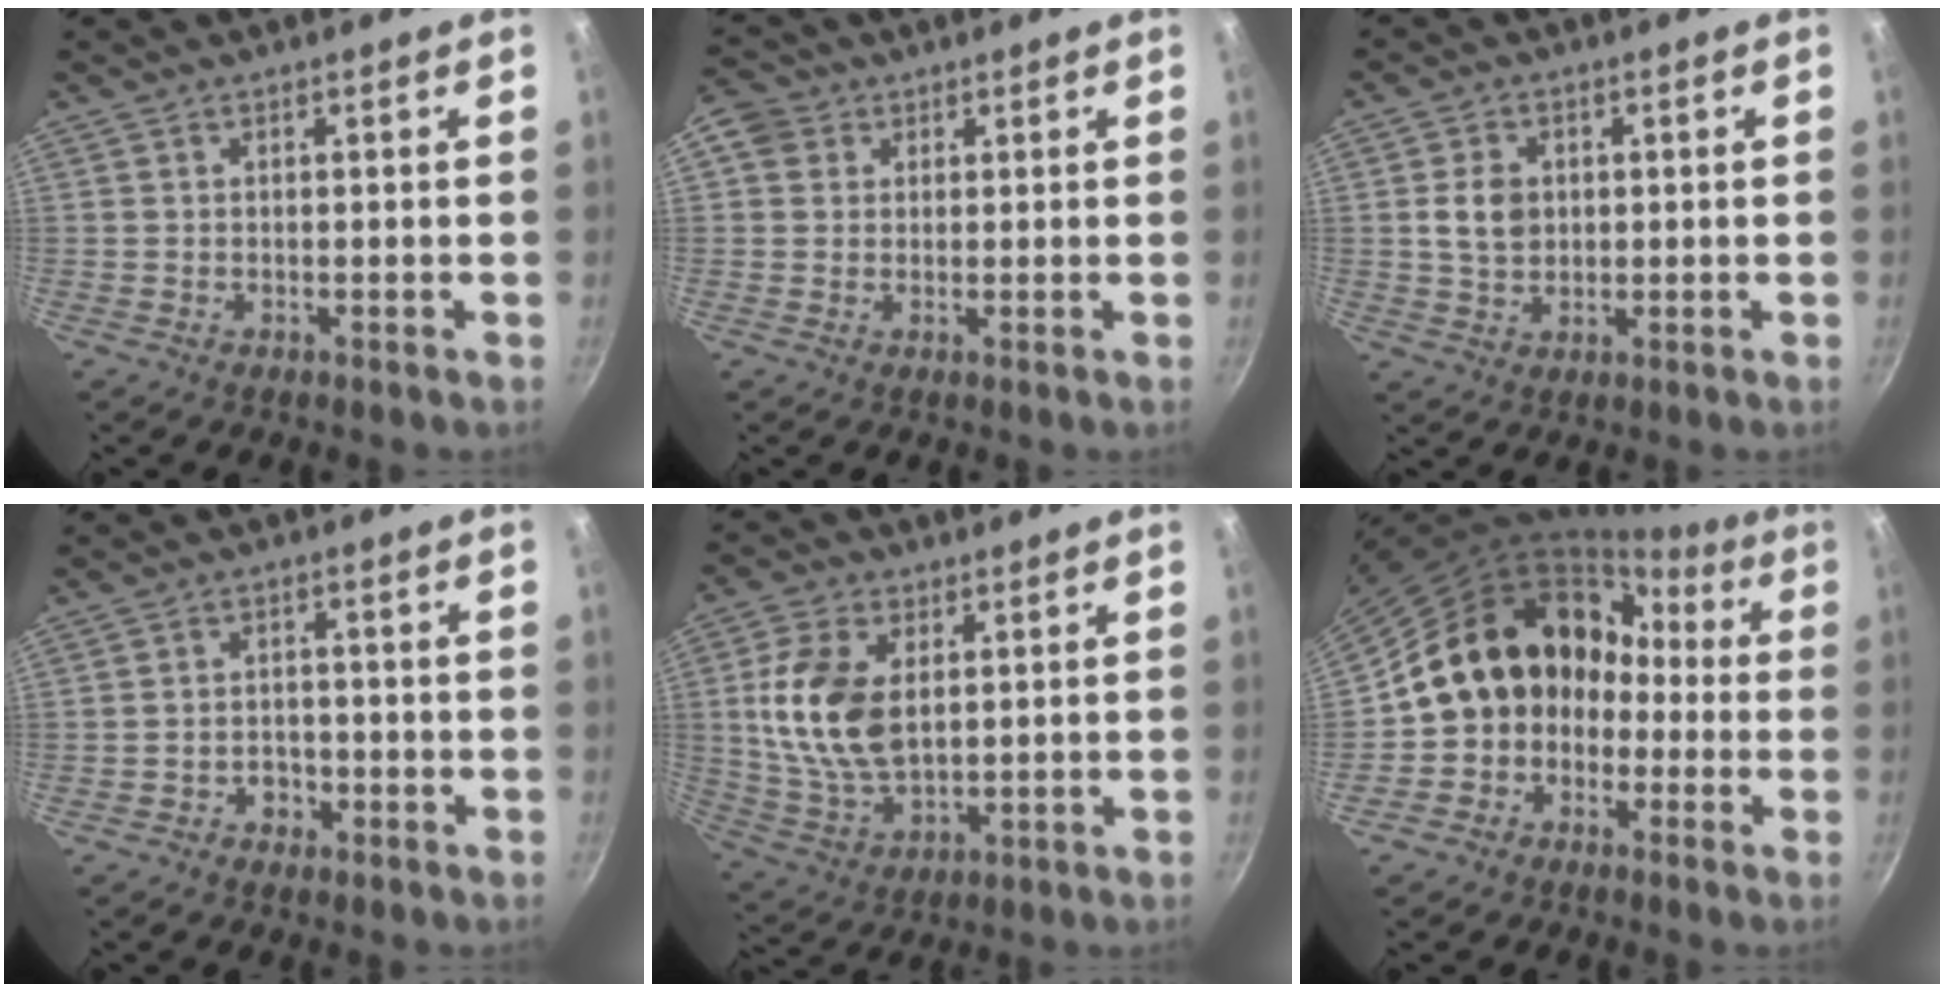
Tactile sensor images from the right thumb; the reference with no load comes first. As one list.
[{"total": 4.5, "force": [1.4, 4.0, 1.5], "torque": [0.001, 0.003, 0.014]}, {"total": 5.9, "force": [0.8, 4.5, 3.6], "torque": [-0.053, -0.001, 0.012]}, {"total": 3.1, "force": [-1.7, 2.4, 1.0], "torque": [0.004, 0.018, -0.025]}, {"total": 13.8, "force": [2.4, 8.4, 10.8], "torque": [-0.197, -0.014, 0.054]}, {"total": 14.5, "force": [-1.9, 12.4, 7.3], "torque": [-0.079, 0.068, -0.038]}]